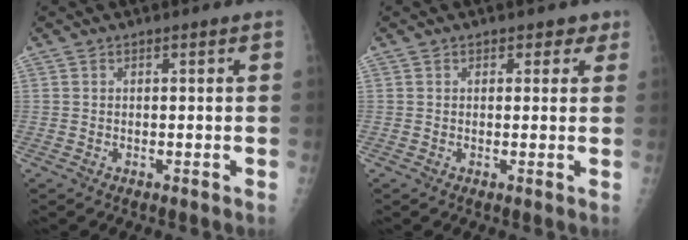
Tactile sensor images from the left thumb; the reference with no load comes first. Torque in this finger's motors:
{"motor_torque": [-0.28, -0.07, -0.11, -0.13, 0.03]}